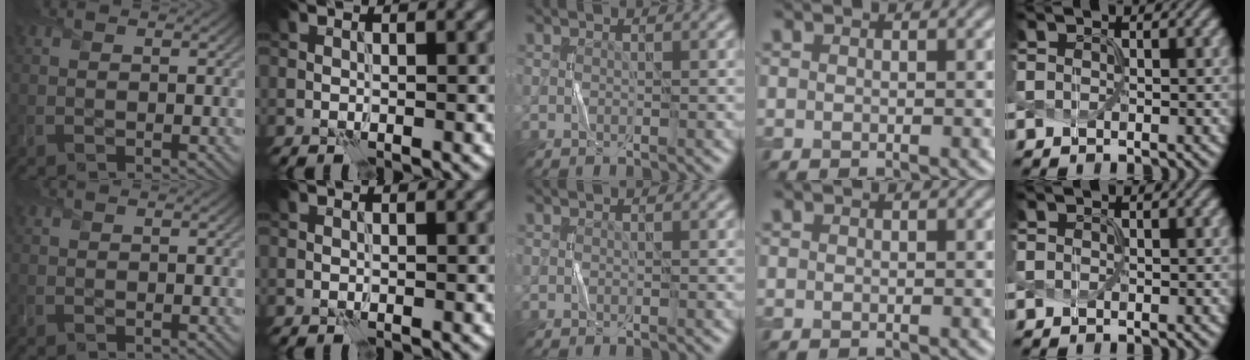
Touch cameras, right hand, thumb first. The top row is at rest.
{"little": {"total": 0.5, "force": [0.0, -0.2, -0.5], "torque": [0.006, 0.000, 0.005]}}